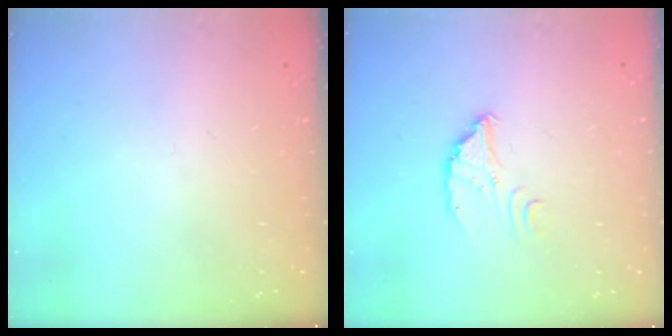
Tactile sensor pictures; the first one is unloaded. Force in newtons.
{"total": 2.9, "press": 2.9, "slide": 0.3}